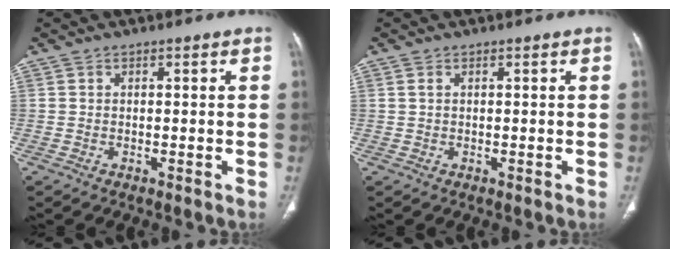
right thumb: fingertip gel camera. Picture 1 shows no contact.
{"total": 0.9, "force": [0.4, 0.4, 0.7], "torque": [-0.018, 0.008, 0.013]}